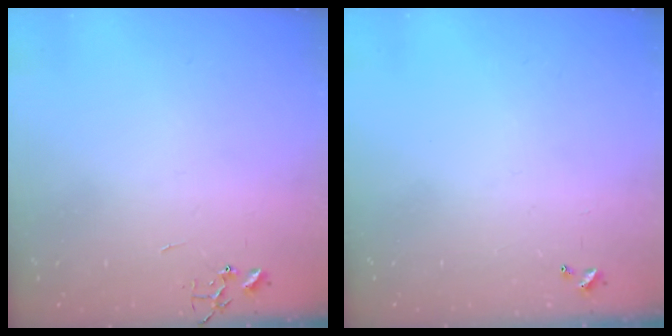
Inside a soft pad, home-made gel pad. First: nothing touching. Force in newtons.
{"total": 0.0}